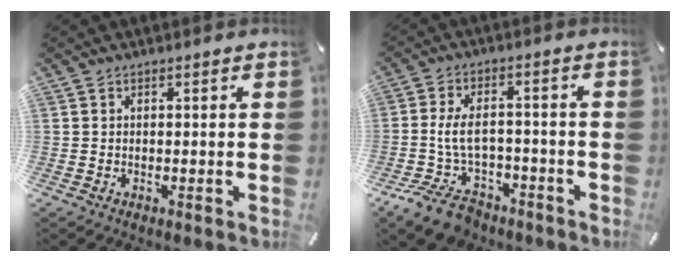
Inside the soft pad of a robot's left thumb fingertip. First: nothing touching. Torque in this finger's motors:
{"motor_torque": [0.03, 0.62, 0.09, -0.08, 0.07]}